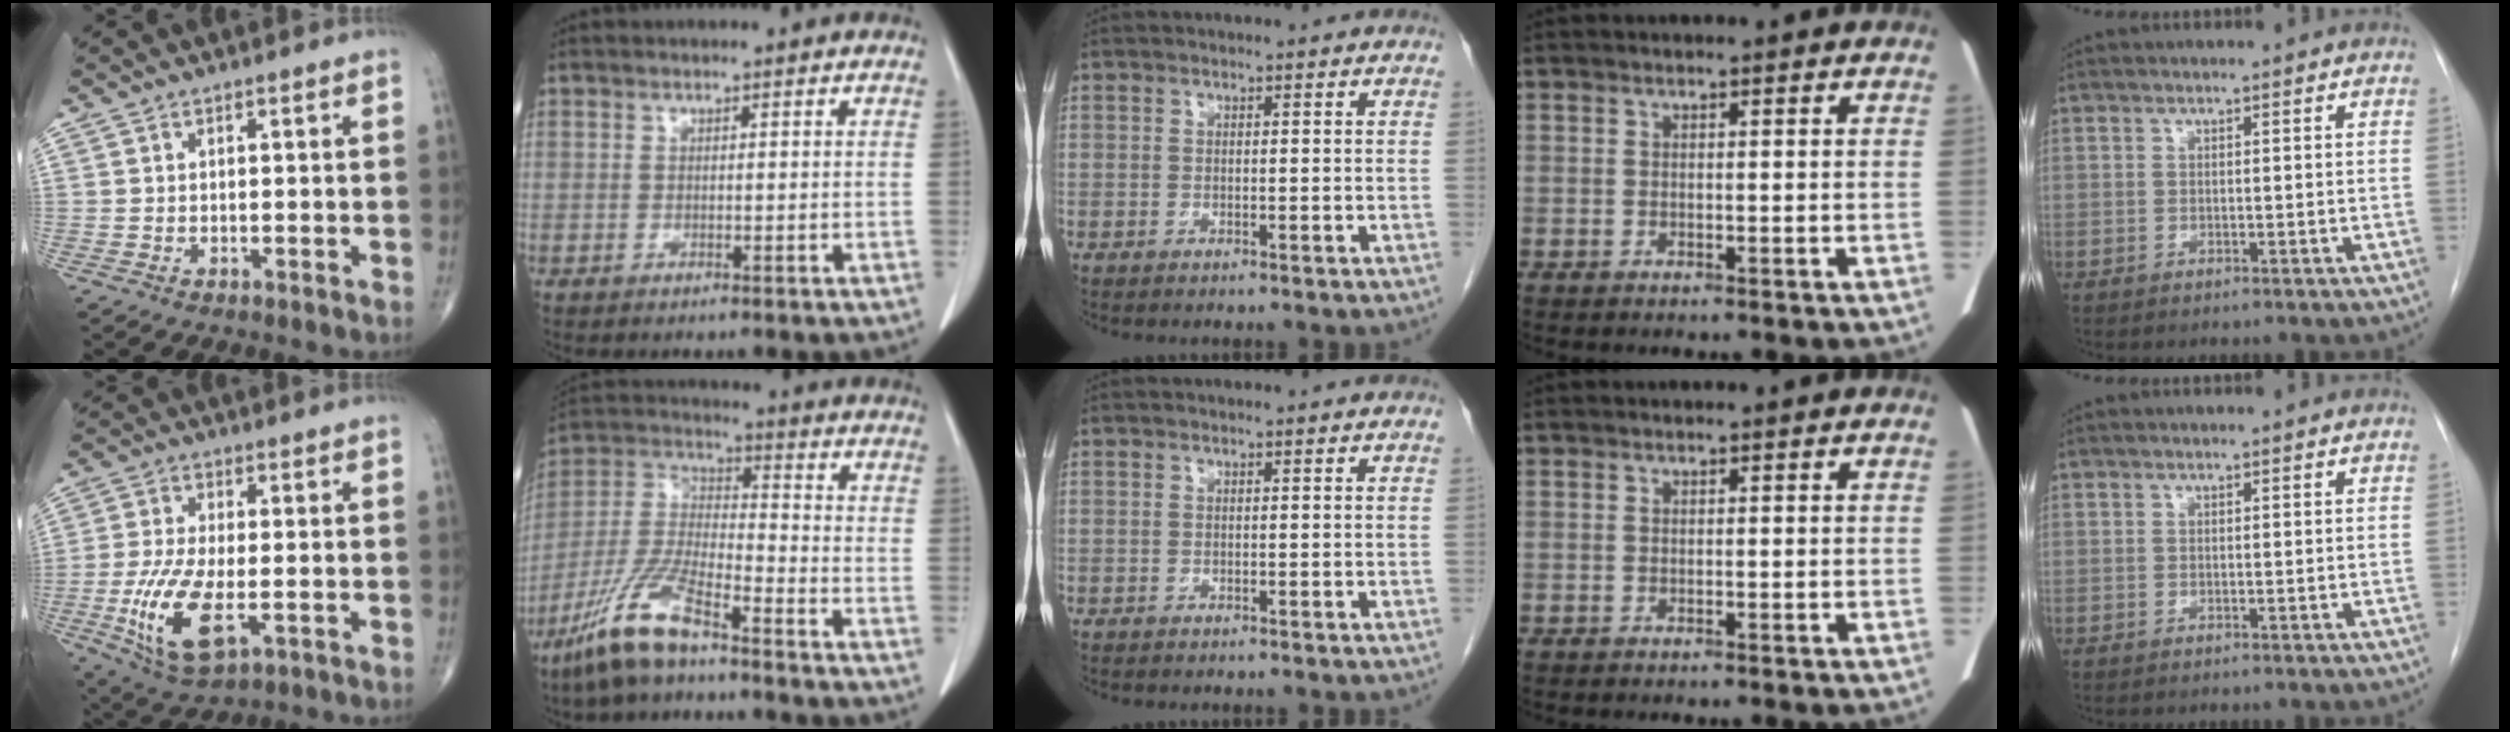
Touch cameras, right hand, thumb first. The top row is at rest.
{"thumb": {"total": 12.4, "force": [-3.3, 5.3, 10.8], "torque": [-0.224, -0.007, -0.054]}, "index": {"total": 12.1, "force": [-8.6, 2.1, 8.2], "torque": [-0.185, -0.017, -0.173]}}